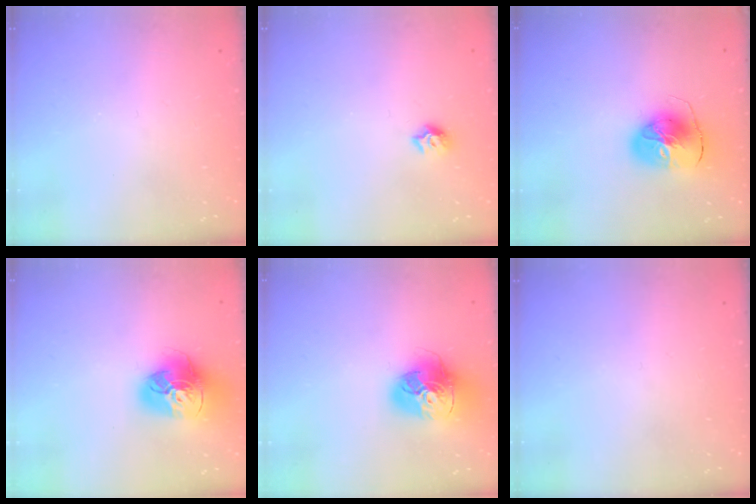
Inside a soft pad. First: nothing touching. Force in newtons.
{"total": 6.7, "press": 6.7, "slide": 0.8}
{"total": 11.3, "press": 11.2, "slide": 1.4}
{"total": 18.3, "press": 18.2, "slide": 2.1}
{"total": 17.5, "press": 17.4, "slide": 1.9}
{"total": 0.0}